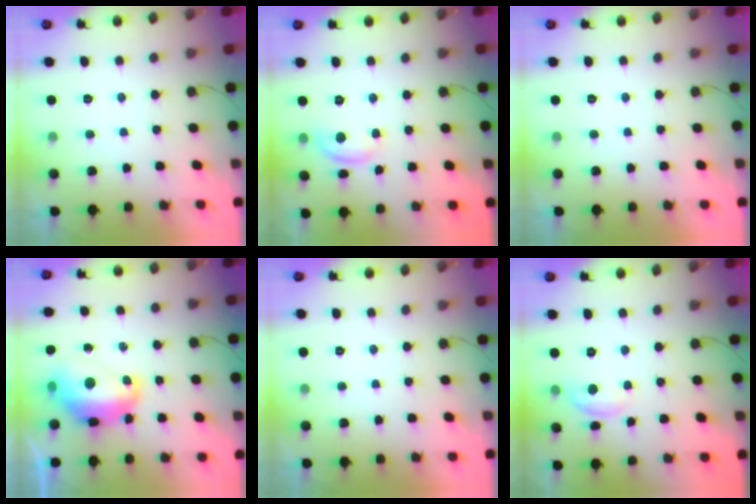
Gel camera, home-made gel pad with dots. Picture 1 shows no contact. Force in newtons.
{"total": 8.8, "press": 8.8, "slide": 0.4}
{"total": 0.0}
{"total": 14.4, "press": 14.4, "slide": 1.3}
{"total": 0.0}
{"total": 6.5, "press": 6.5, "slide": 0.3}